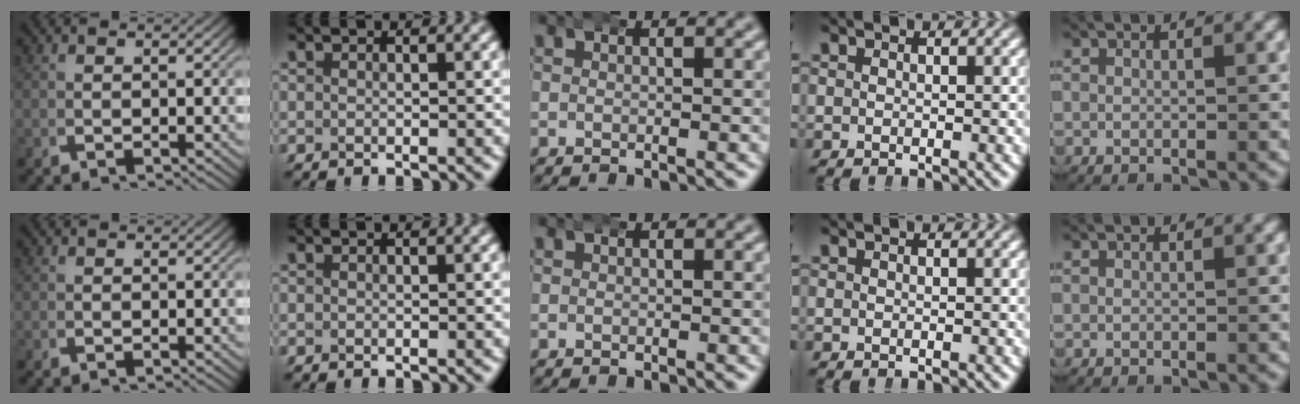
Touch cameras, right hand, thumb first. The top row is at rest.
{}